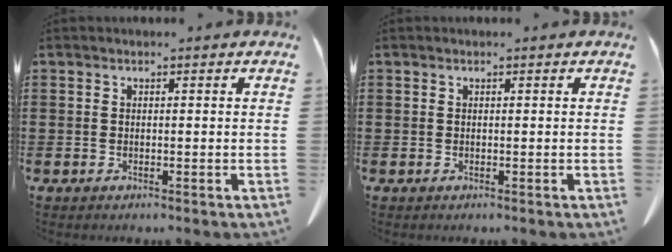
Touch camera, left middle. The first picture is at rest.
{"total": 0.0}